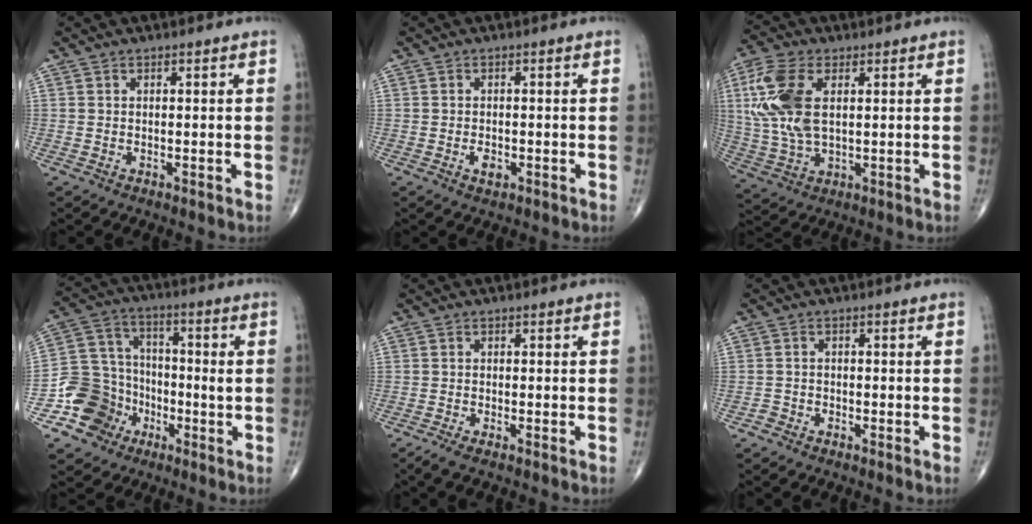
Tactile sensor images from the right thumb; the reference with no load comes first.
{"total": 2.1, "force": [-0.8, 1.2, 1.5], "torque": [-0.026, 0.001, -0.011]}
{"total": 13.3, "force": [2.8, 7.2, 10.8], "torque": [-0.252, 0.001, 0.059]}
{"total": 12.0, "force": [-4.8, 10.5, 3.3], "torque": [-0.025, 0.059, -0.086]}
{"total": 1.6, "force": [-1.1, 0.1, 1.2], "torque": [-0.036, -0.003, -0.030]}
{"total": 1.4, "force": [-1.1, 0.9, 0.1], "torque": [-0.002, 0.005, -0.025]}